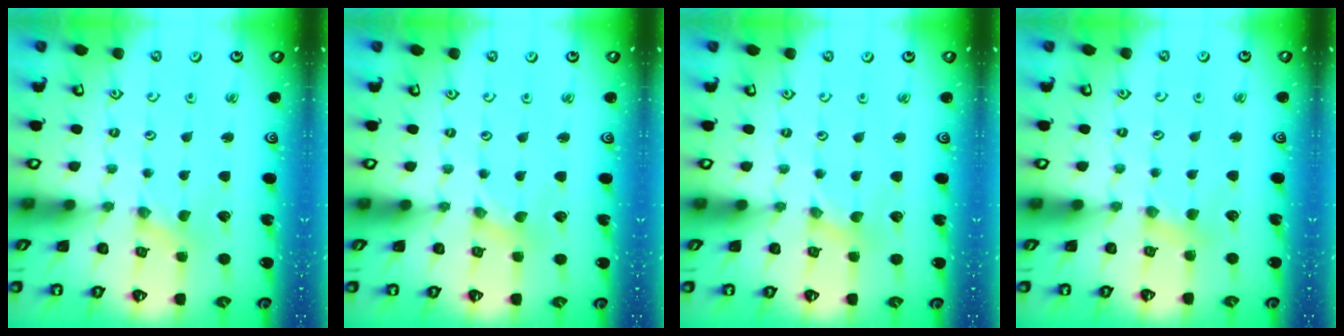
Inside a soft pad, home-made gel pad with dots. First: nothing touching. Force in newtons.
{"total": 0.0}
{"total": 0.0}
{"total": 3.7, "press": 3.7, "slide": 0.6}